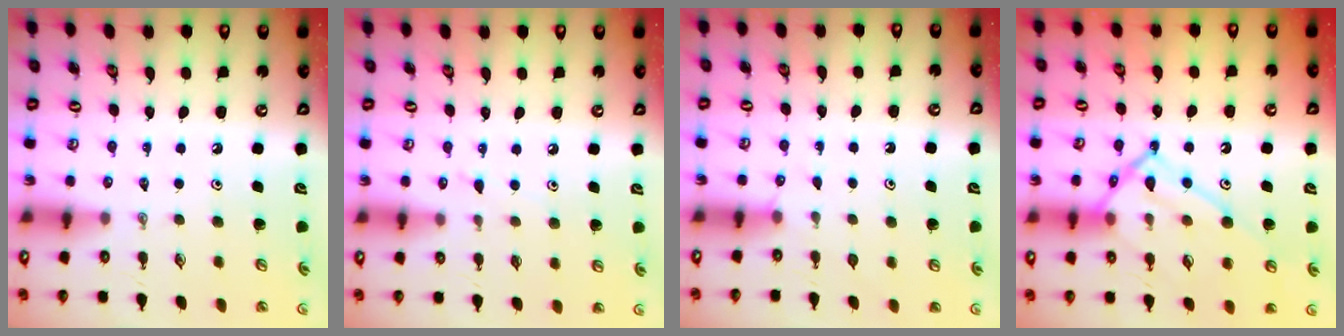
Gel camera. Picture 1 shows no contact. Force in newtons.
{"total": 3.8, "press": 3.7, "slide": 0.4}
{"total": 2.1, "press": 2.1, "slide": 0.3}
{"total": 16.0, "press": 15.9, "slide": 1.5}